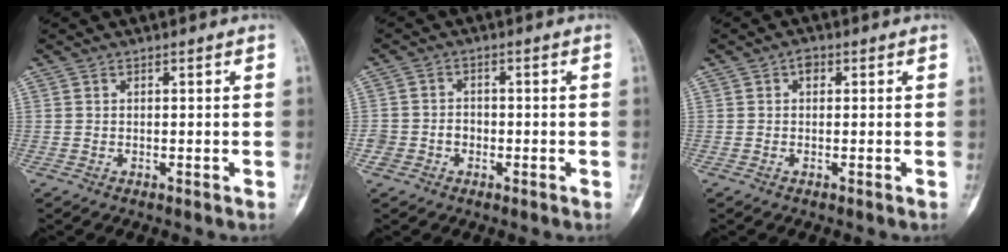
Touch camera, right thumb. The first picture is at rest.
{"total": 3.7, "force": [-1.2, 3.2, 1.3], "torque": [-0.009, 0.018, -0.020]}
{"total": 1.6, "force": [0.3, 1.0, 1.2], "torque": [-0.014, 0.005, -0.001]}